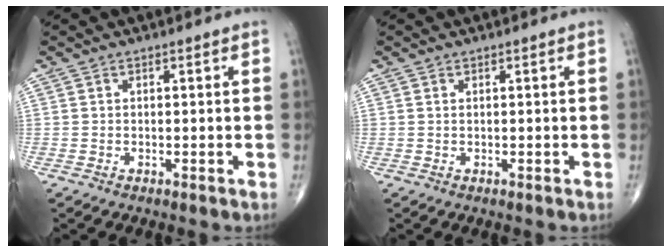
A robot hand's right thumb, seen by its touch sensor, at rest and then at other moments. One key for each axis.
{"total": 0.0}